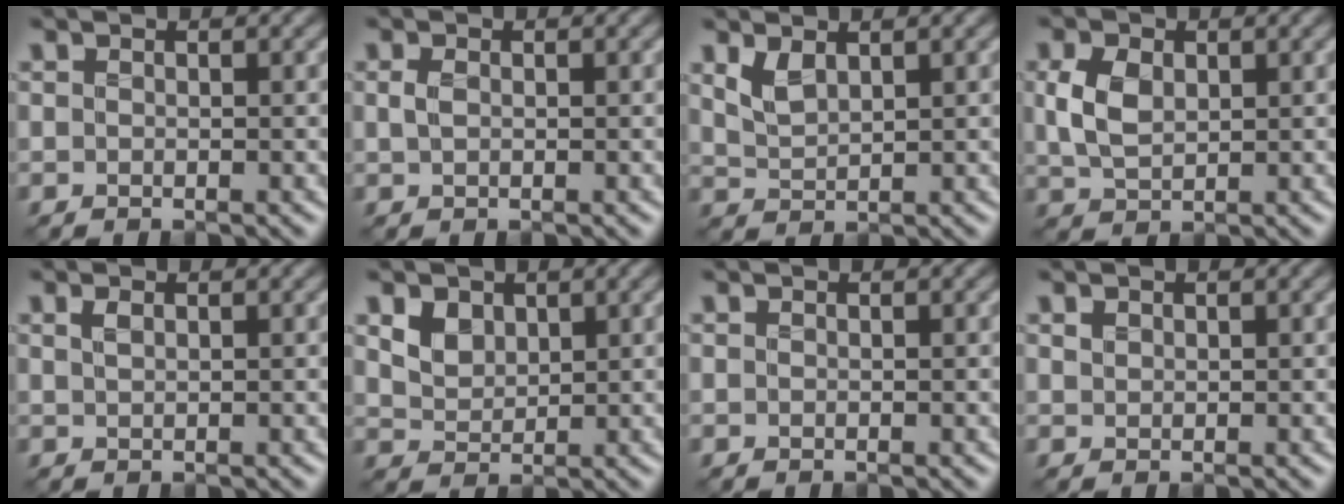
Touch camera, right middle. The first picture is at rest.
{"total": 0.8, "force": [-0.1, 0.5, 0.6], "torque": [-0.019, -0.002, 0.001]}
{"total": 1.9, "force": [1.0, 0.9, 1.3], "torque": [-0.036, -0.005, 0.026]}
{"total": 3.3, "force": [0.5, 2.3, 2.4], "torque": [-0.062, 0.001, 0.013]}
{"total": 0.6, "force": [0.2, 0.3, 0.5], "torque": [-0.015, 0.000, 0.007]}
{"total": 2.3, "force": [1.0, 1.7, 1.1], "torque": [-0.031, -0.010, 0.019]}
{"total": 0.0}
{"total": 0.6, "force": [0.4, 0.4, 0.2], "torque": [-0.009, -0.002, 0.011]}